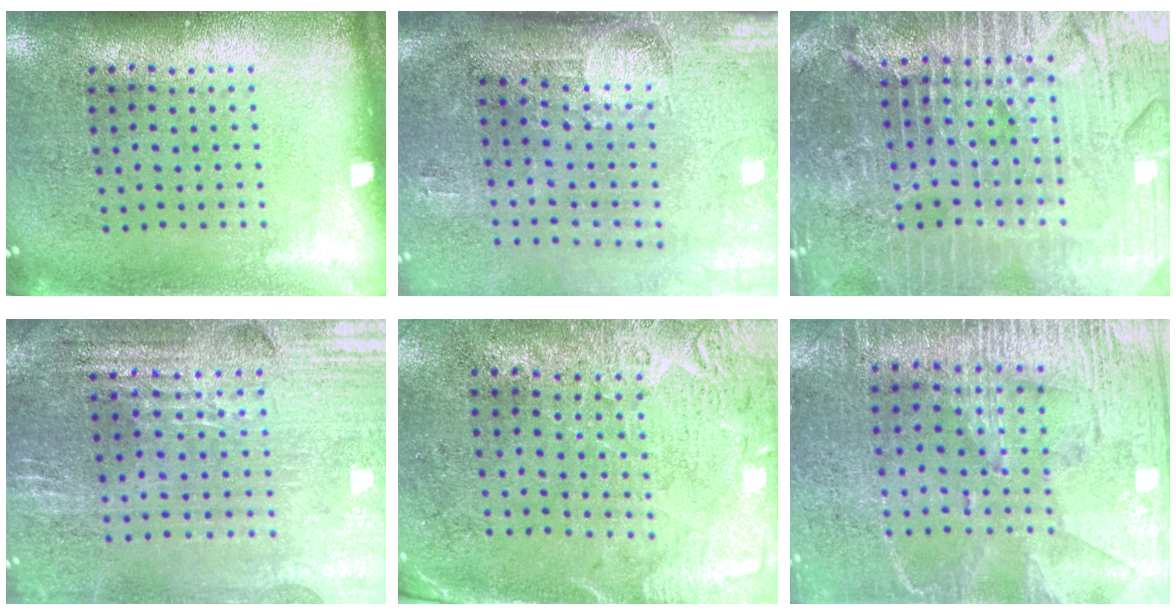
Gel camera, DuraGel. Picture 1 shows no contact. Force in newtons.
{"total": 4.6, "press": 3.8, "slide": 2.6}
{"total": 5.5, "press": 4.9, "slide": 2.4}
{"total": 2.9, "press": 2.8, "slide": 0.5}
{"total": 2.7, "press": 2.4, "slide": 1.2}
{"total": 3.2, "press": 3.0, "slide": 1.3}